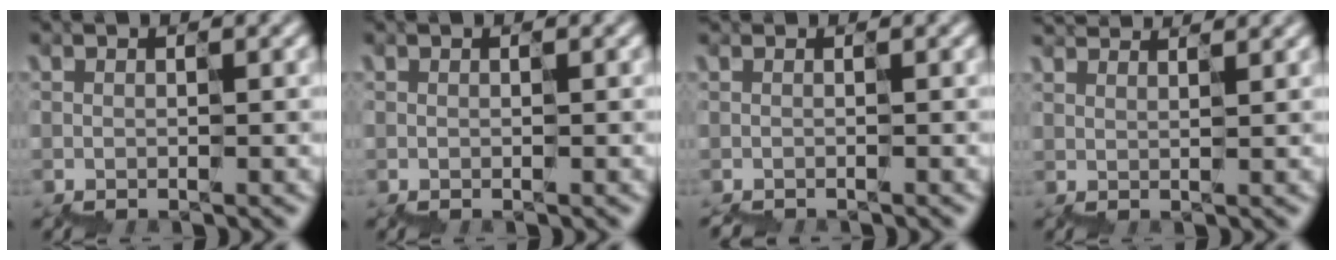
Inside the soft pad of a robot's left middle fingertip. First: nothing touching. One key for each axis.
{"total": 0.0}
{"total": 0.6, "fx": -0.6, "fy": 0.1, "fz": -0.1, "tx": 0.015, "ty": -0.003, "tz": -0.008}
{"total": 4.3, "fx": 4.0, "fy": 1.2, "fz": 1.3, "tx": -0.028, "ty": 0.037, "tz": 0.039}